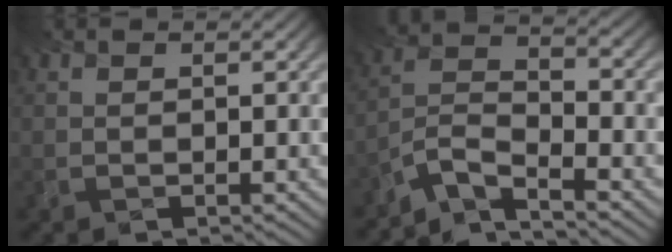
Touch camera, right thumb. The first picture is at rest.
{"total": 6.1, "force": [-5.9, 0.2, 1.4], "torque": [-0.023, -0.002, -0.131]}